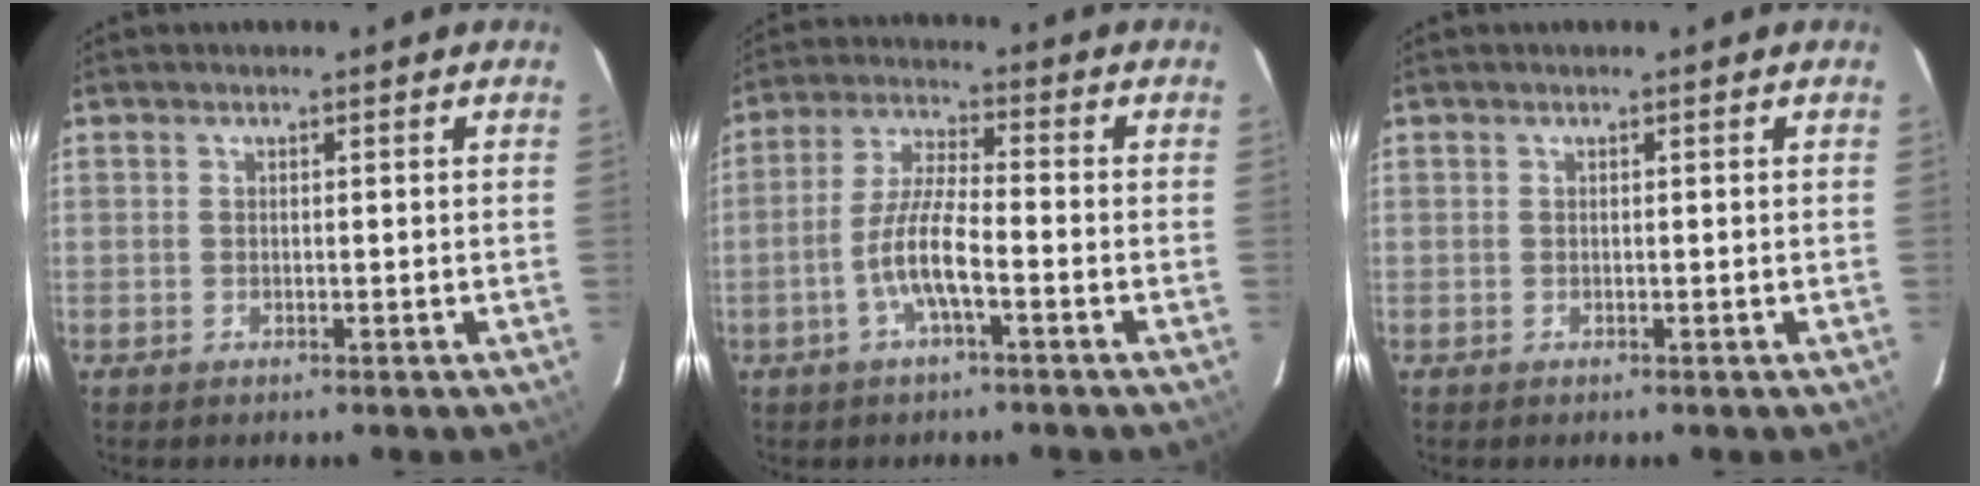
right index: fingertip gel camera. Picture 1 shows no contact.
{"total": 7.8, "force": [-3.2, 1.2, 7.1], "torque": [-0.148, 0.003, -0.060]}
{"total": 0.0}